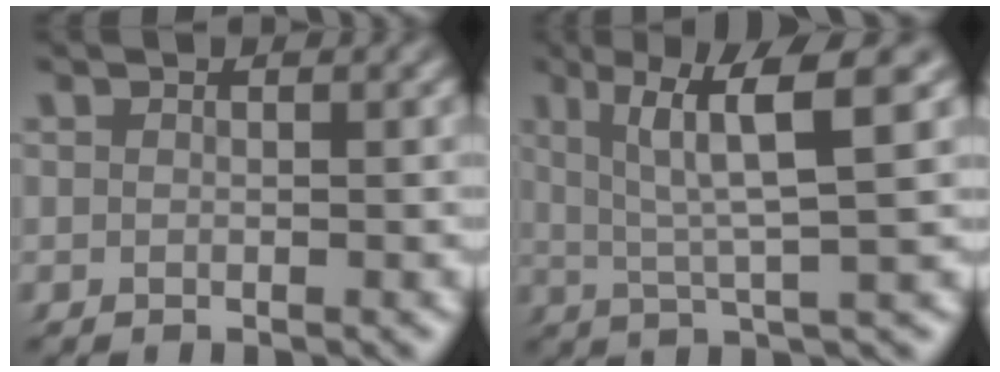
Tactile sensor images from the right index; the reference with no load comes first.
{"total": 6.3, "force": [2.6, 0.8, 5.7], "torque": [-0.089, 0.013, 0.037]}